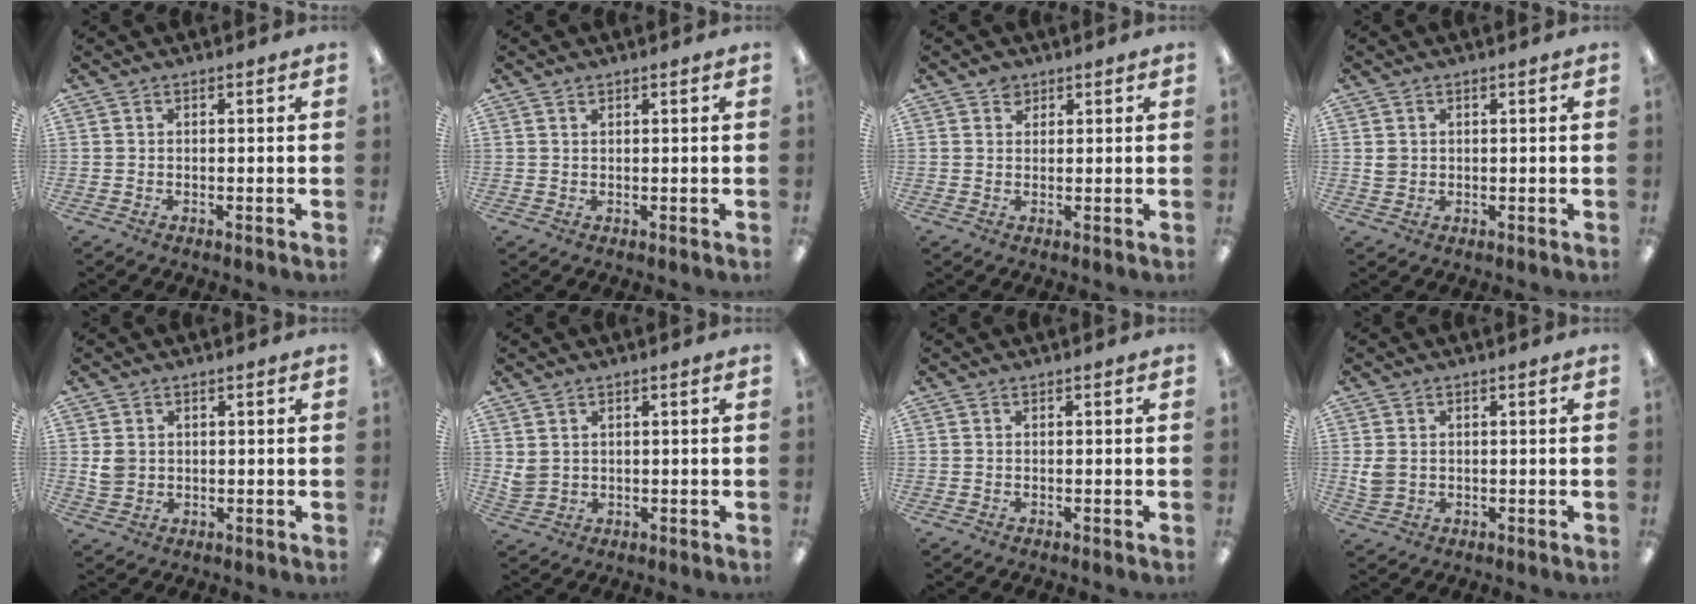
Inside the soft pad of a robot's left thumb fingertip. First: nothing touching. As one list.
[{"total": 0.7, "force": [0.6, 0.3, 0.3], "torque": [-0.008, 0.001, 0.010]}, {"total": 2.2, "force": [1.5, 1.6, 0.4], "torque": [-0.003, -0.003, 0.027]}, {"total": 1.8, "force": [0.5, 1.6, 0.6], "torque": [-0.014, 0.003, 0.008]}, {"total": 3.6, "force": [0.8, 3.2, 1.4], "torque": [-0.022, 0.003, 0.015]}, {"total": 2.9, "force": [1.5, 2.3, 0.8], "torque": [-0.020, 0.000, 0.030]}, {"total": 0.0}, {"total": 3.1, "force": [0.7, 2.6, 1.6], "torque": [-0.023, 0.001, 0.012]}]